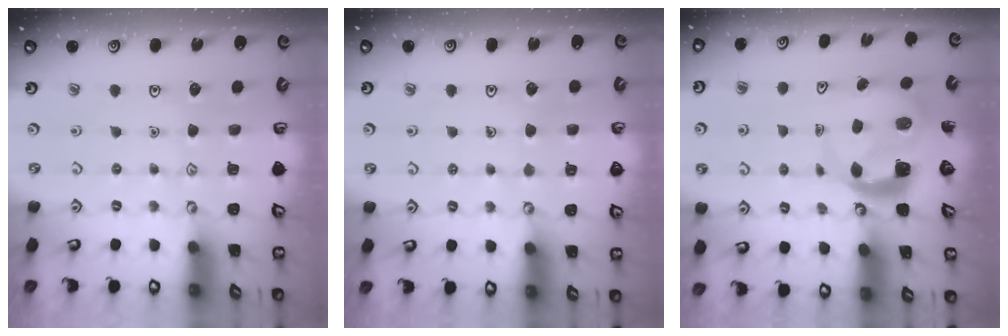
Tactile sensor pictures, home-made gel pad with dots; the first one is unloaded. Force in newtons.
{"total": 2.5, "press": 2.5, "slide": 0.2}
{"total": 5.1, "press": 5.1, "slide": 0.7}